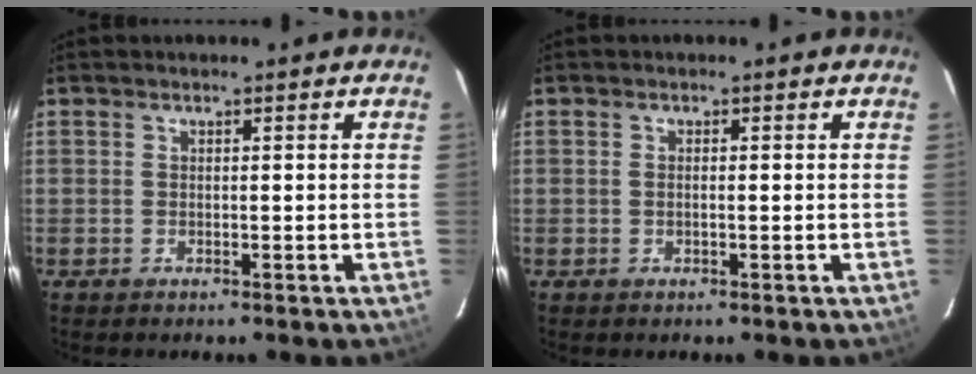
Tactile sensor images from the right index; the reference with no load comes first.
{"total": 0.7, "force": [-0.1, 0.0, 0.7], "torque": [-0.014, 0.001, -0.003]}